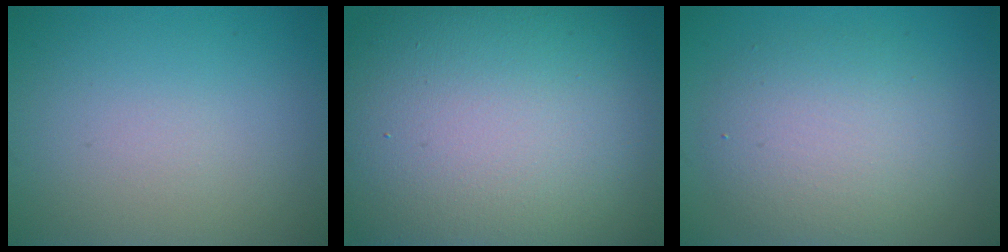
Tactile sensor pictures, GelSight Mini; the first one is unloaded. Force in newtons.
{"total": 20.3, "press": 20.3, "slide": 1.1}
{"total": 5.2, "press": 5.2, "slide": 0.5}